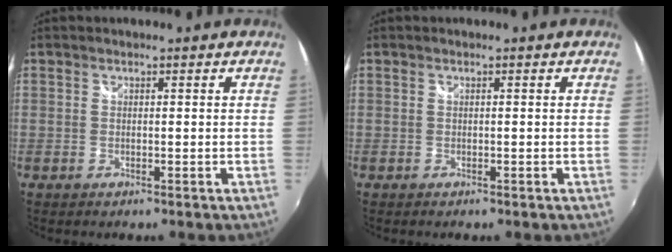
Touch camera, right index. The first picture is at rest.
{"total": 0.0}